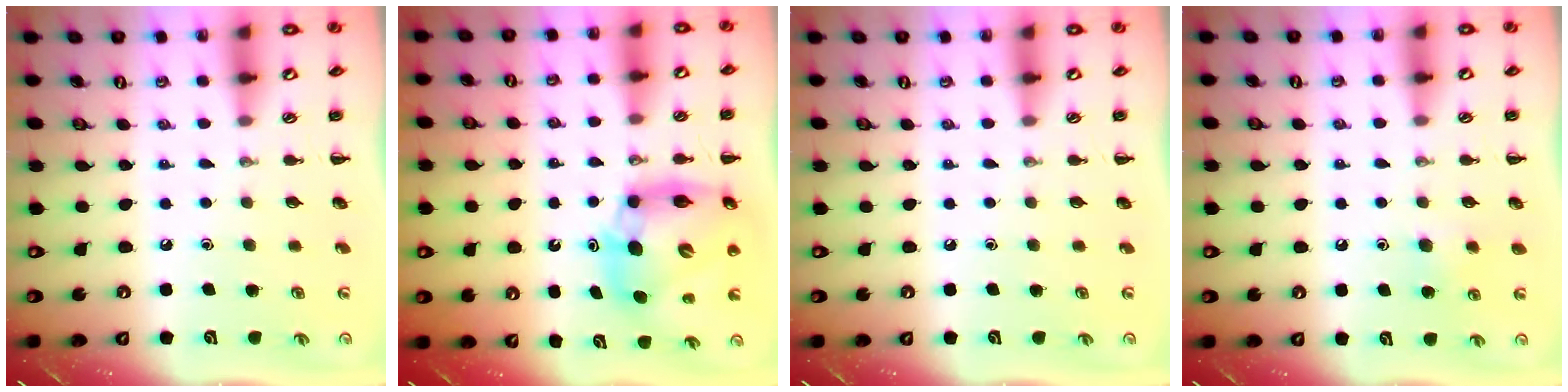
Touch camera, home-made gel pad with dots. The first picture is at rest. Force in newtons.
{"total": 12.0, "press": 11.5, "slide": 3.3}
{"total": 0.0}
{"total": 6.4, "press": 6.1, "slide": 2.0}